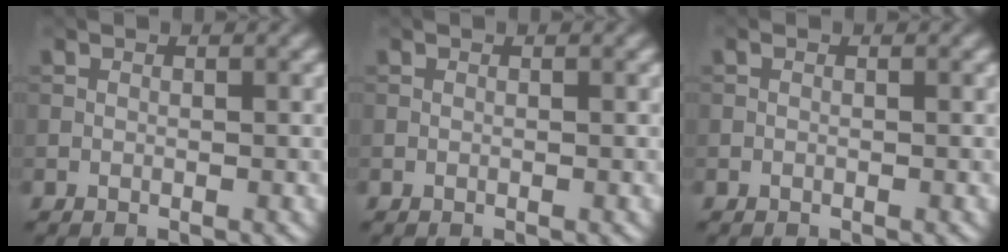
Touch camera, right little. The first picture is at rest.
{"total": 0.0}
{"total": 0.9, "force": [-0.8, -0.4, -0.1], "torque": [0.003, -0.002, -0.011]}